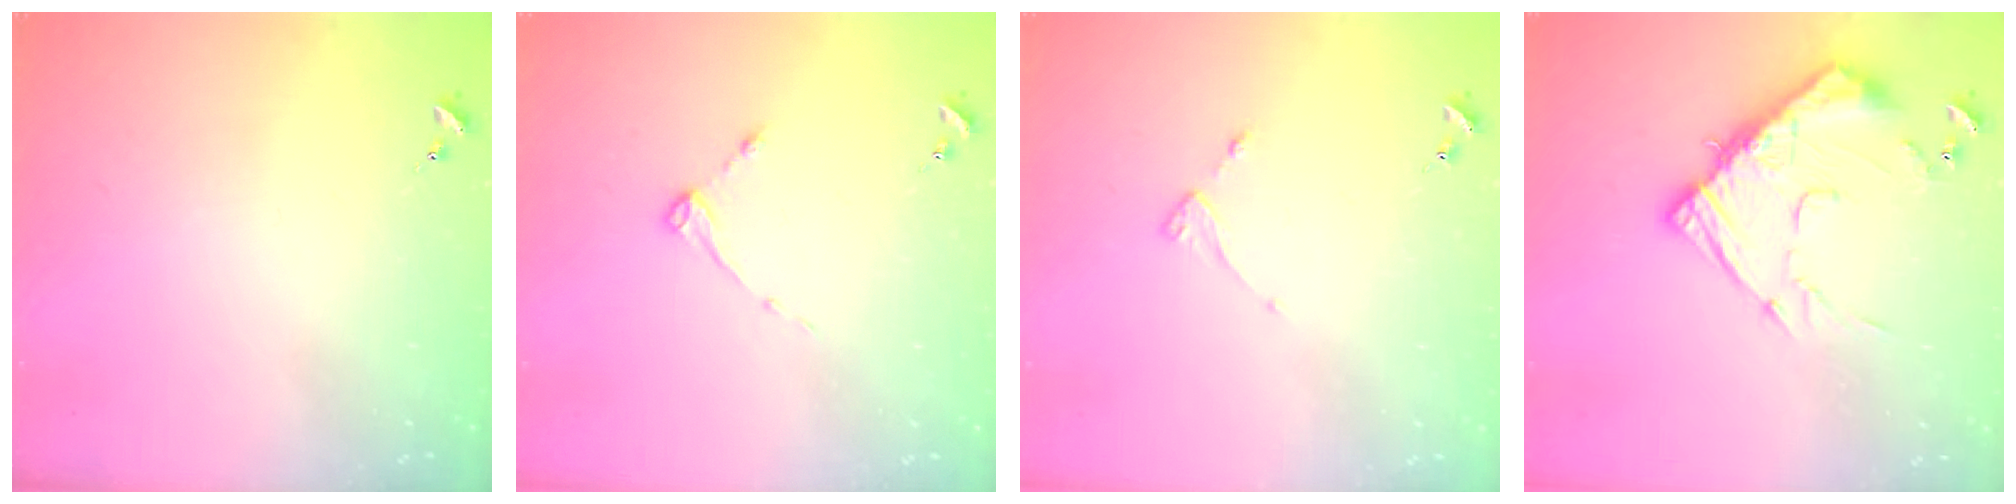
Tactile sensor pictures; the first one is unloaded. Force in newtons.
{"total": 3.0, "press": 3.0, "slide": 0.4}
{"total": 2.2, "press": 2.1, "slide": 0.4}
{"total": 14.2, "press": 14.2, "slide": 1.2}